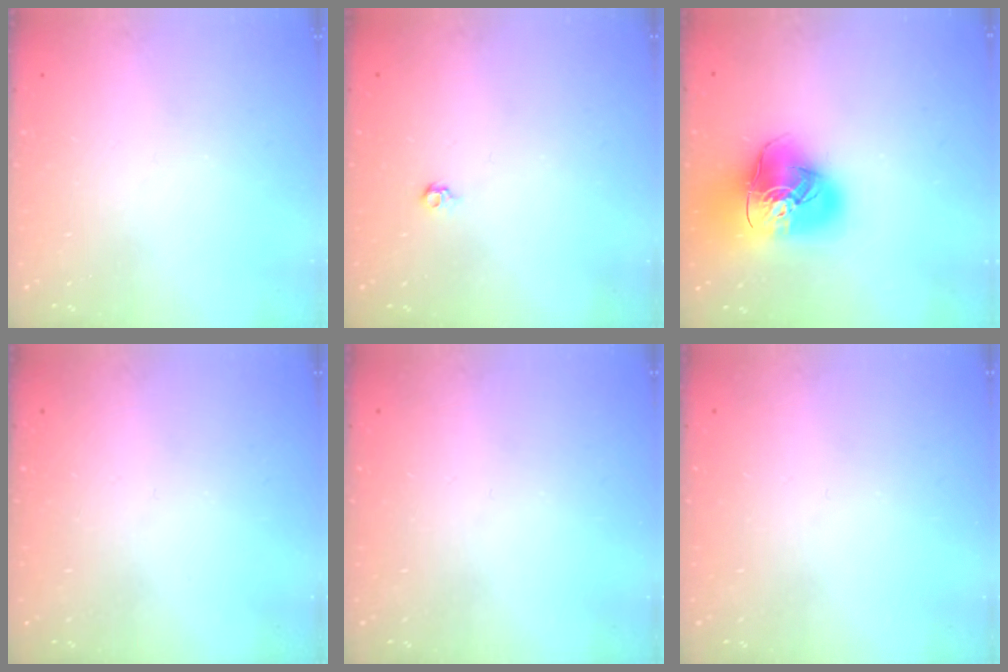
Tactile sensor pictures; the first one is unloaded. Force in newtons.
{"total": 3.9, "press": 3.8, "slide": 0.8}
{"total": 19.5, "press": 19.4, "slide": 2.3}
{"total": 0.0}
{"total": 0.0}
{"total": 0.0}